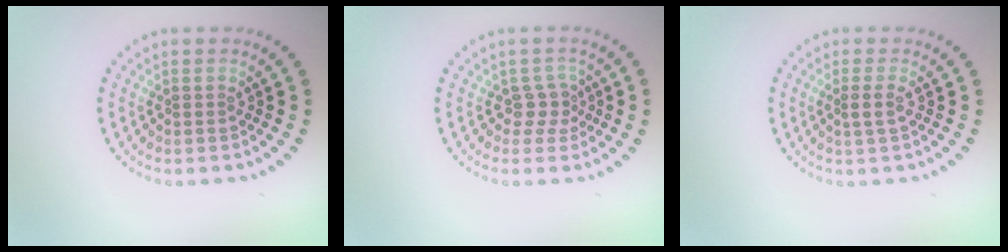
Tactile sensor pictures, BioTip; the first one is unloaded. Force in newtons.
{"total": 1.8, "press": 1.2, "slide": 1.3}
{"total": 1.2, "press": 0.9, "slide": 0.7}